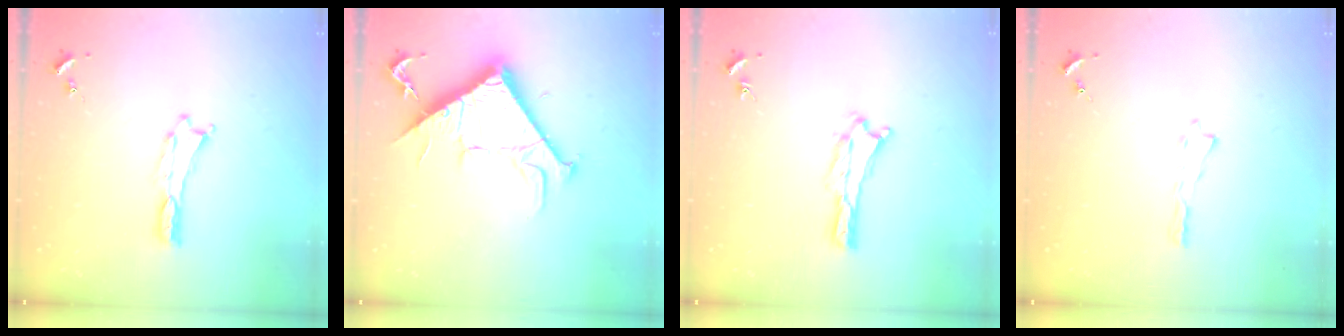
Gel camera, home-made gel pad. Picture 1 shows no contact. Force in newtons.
{"total": 12.4, "press": 12.4, "slide": 0.2}
{"total": 0.0}
{"total": 0.0}